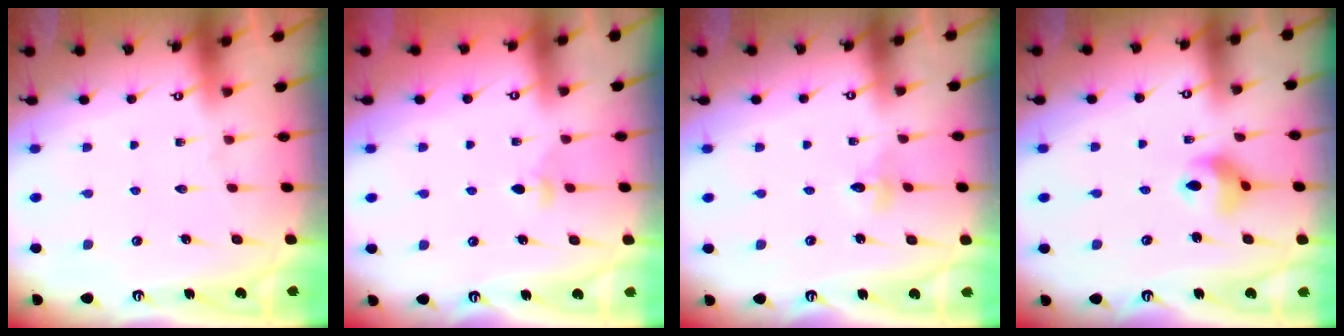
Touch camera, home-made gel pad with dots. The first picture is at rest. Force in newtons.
{"total": 3.0, "press": 2.9, "slide": 0.8}
{"total": 2.8, "press": 2.7, "slide": 0.3}
{"total": 6.9, "press": 6.9, "slide": 0.5}